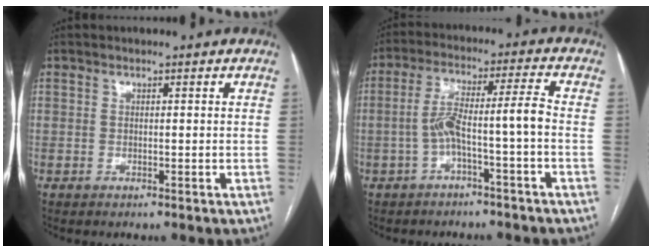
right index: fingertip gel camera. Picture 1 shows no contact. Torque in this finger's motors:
{"motor_torque": [0.58, 0.19, 0.42, 0.12]}